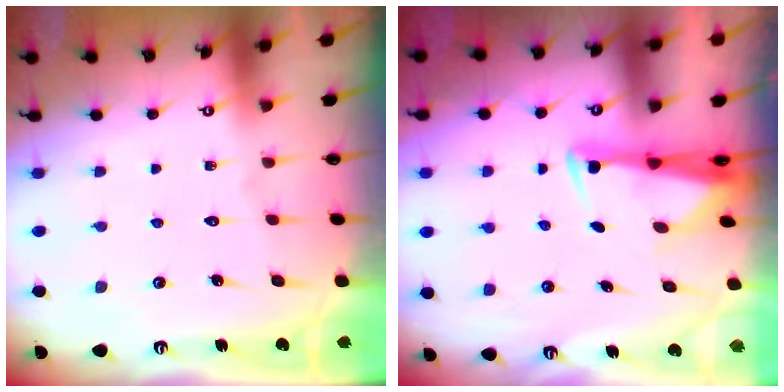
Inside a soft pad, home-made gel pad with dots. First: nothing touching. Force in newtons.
{"total": 2.8, "press": 2.7, "slide": 0.9}